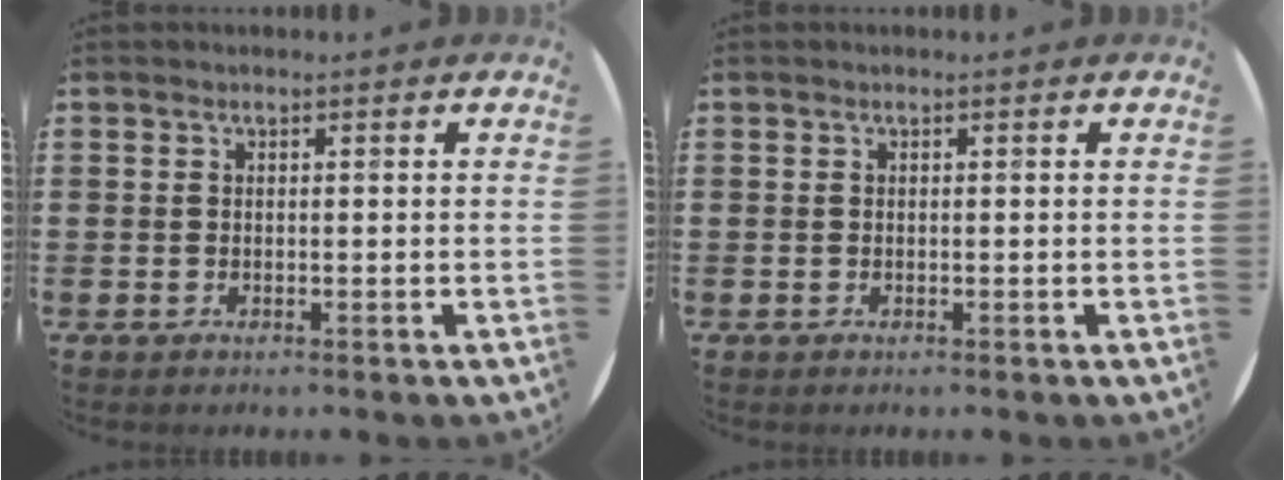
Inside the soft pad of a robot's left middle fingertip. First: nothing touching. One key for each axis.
{"total": 0.0}